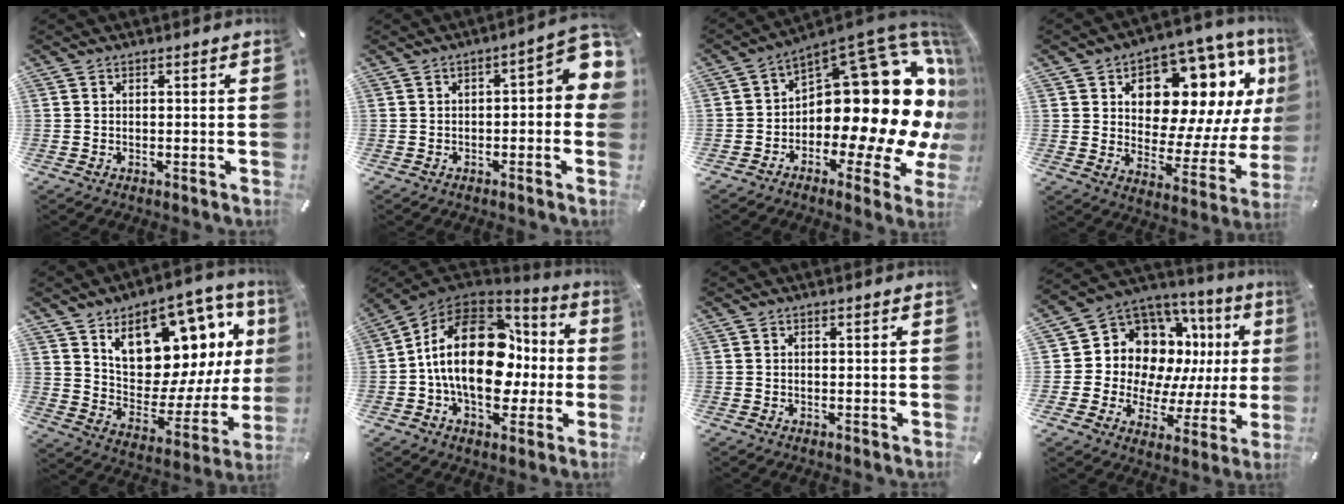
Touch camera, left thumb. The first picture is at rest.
{"total": 7.7, "force": [0.1, 3.3, 7.0], "torque": [-0.085, -0.012, -0.002]}
{"total": 23.0, "force": [3.1, 13.2, 18.5], "torque": [-0.238, -0.055, 0.072]}
{"total": 15.4, "force": [8.0, 9.5, 9.1], "torque": [-0.128, -0.066, 0.139]}
{"total": 15.4, "force": [9.6, 9.3, 7.7], "torque": [-0.111, -0.087, 0.165]}
{"total": 23.2, "force": [1.1, 15.3, 17.4], "torque": [-0.312, 0.006, 0.027]}
{"total": 0.0}
{"total": 12.6, "force": [5.6, 9.7, 5.6], "torque": [-0.103, -0.073, 0.115]}